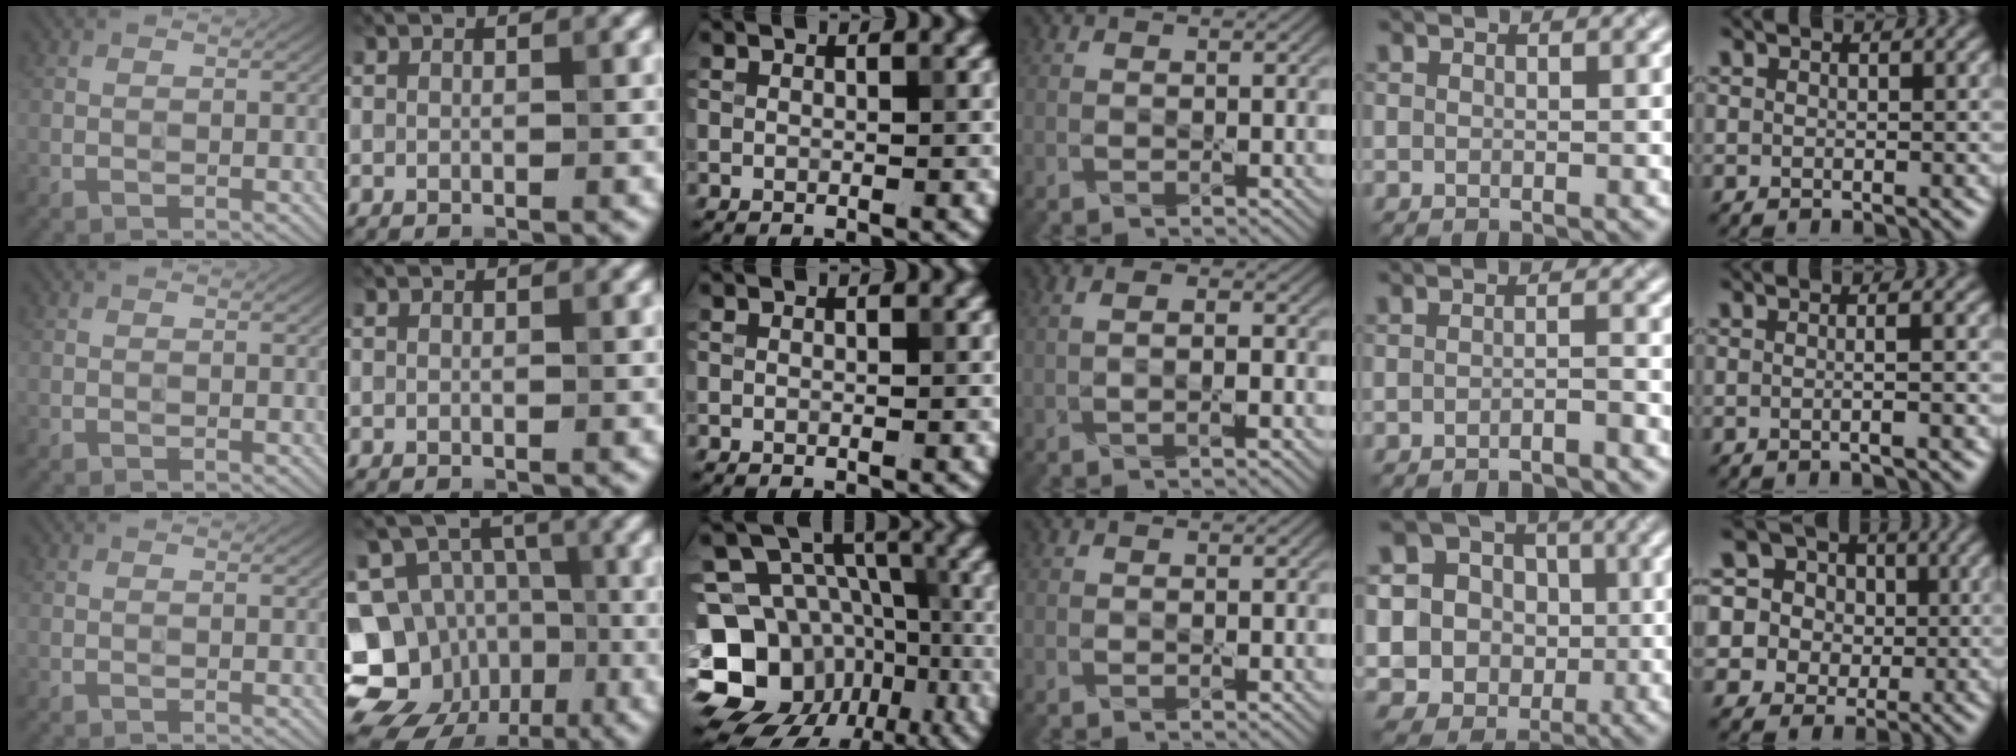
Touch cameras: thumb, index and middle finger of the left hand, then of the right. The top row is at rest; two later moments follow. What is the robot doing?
{"motion": "wipe", "object": "paper plate"}